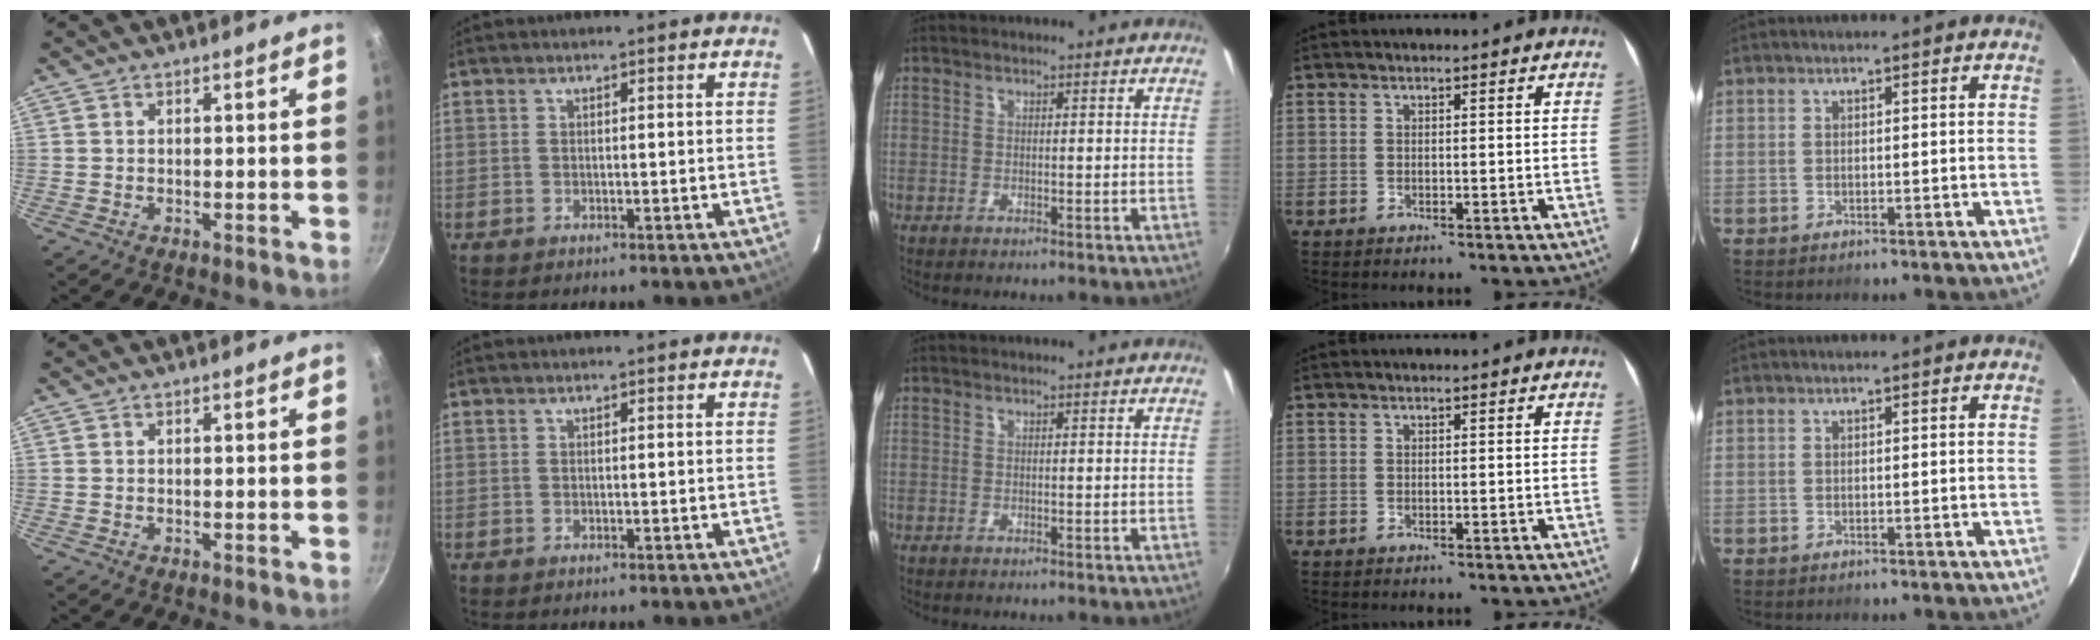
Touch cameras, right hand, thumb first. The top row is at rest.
{}